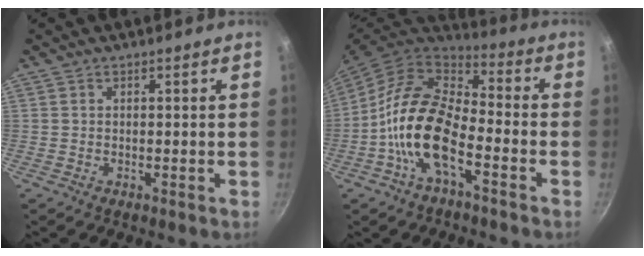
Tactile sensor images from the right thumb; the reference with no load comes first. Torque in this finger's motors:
{"motor_torque": [0.09, 1.07, 1.76, -1.02, 0.58]}